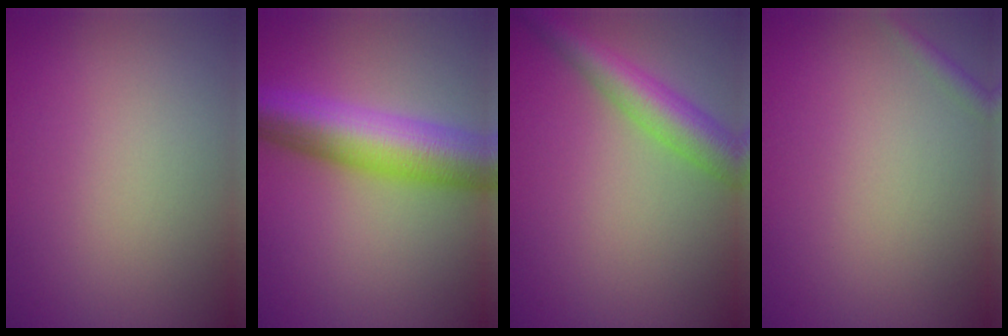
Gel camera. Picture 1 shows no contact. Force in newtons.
{"total": 8.9, "press": 8.9, "slide": 0.3}
{"total": 5.3, "press": 5.3, "slide": 0.1}
{"total": 1.2, "press": 1.2, "slide": 0.1}